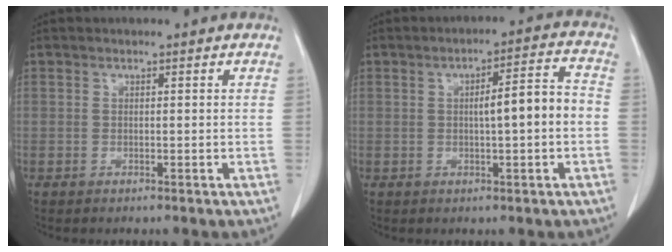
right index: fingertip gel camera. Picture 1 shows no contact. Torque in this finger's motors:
{"motor_torque": [0.68, -0.01, 0.25, 0.07]}